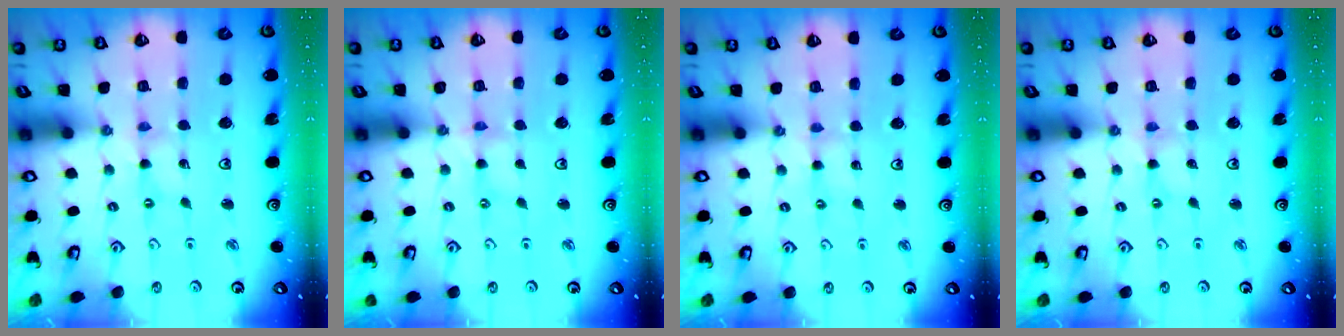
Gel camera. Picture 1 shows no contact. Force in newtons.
{"total": 0.0}
{"total": 2.8, "press": 2.8, "slide": 0.3}
{"total": 0.0}